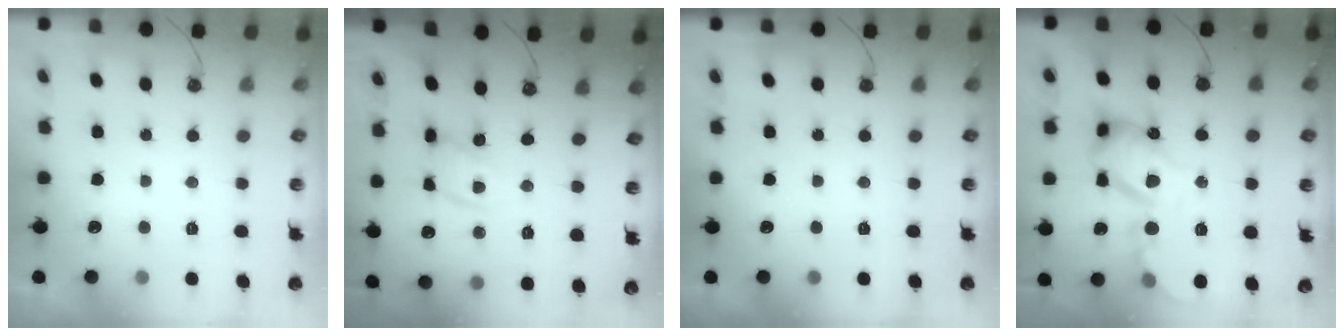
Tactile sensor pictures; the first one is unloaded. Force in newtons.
{"total": 12.7, "press": 12.6, "slide": 1.4}
{"total": 0.0}
{"total": 19.8, "press": 19.7, "slide": 2.0}